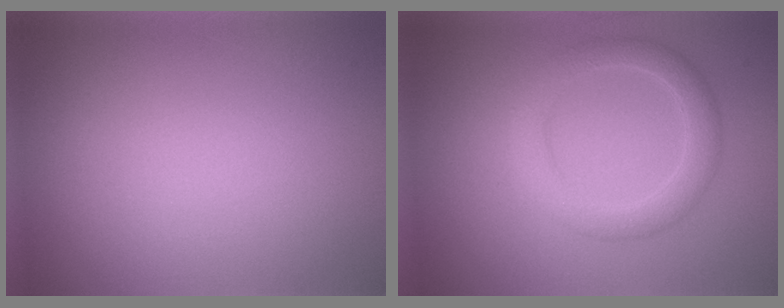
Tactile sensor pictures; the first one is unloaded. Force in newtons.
{"total": 3.2, "press": 3.2, "slide": 0.2}